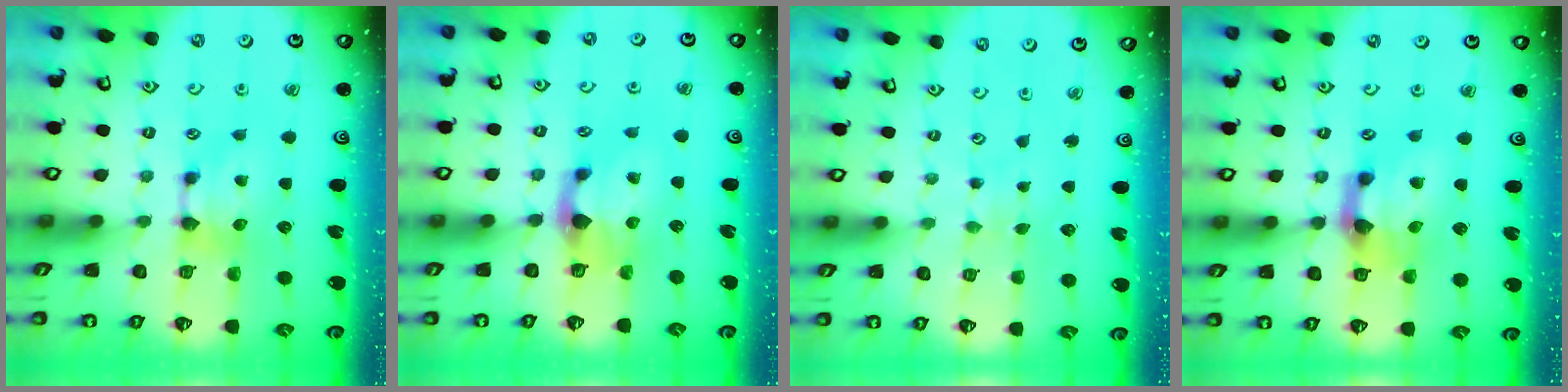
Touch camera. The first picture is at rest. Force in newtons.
{"total": 2.2, "press": 1.7, "slide": 1.4}
{"total": 3.6, "press": 3.6, "slide": 0.3}
{"total": 4.6, "press": 4.1, "slide": 1.9}